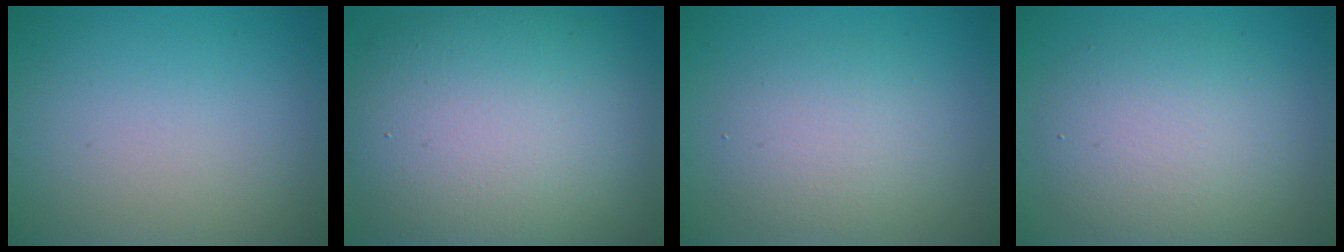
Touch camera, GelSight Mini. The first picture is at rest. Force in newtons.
{"total": 12.9, "press": 12.9, "slide": 1.0}
{"total": 3.7, "press": 3.7, "slide": 0.2}
{"total": 5.6, "press": 5.6, "slide": 0.1}